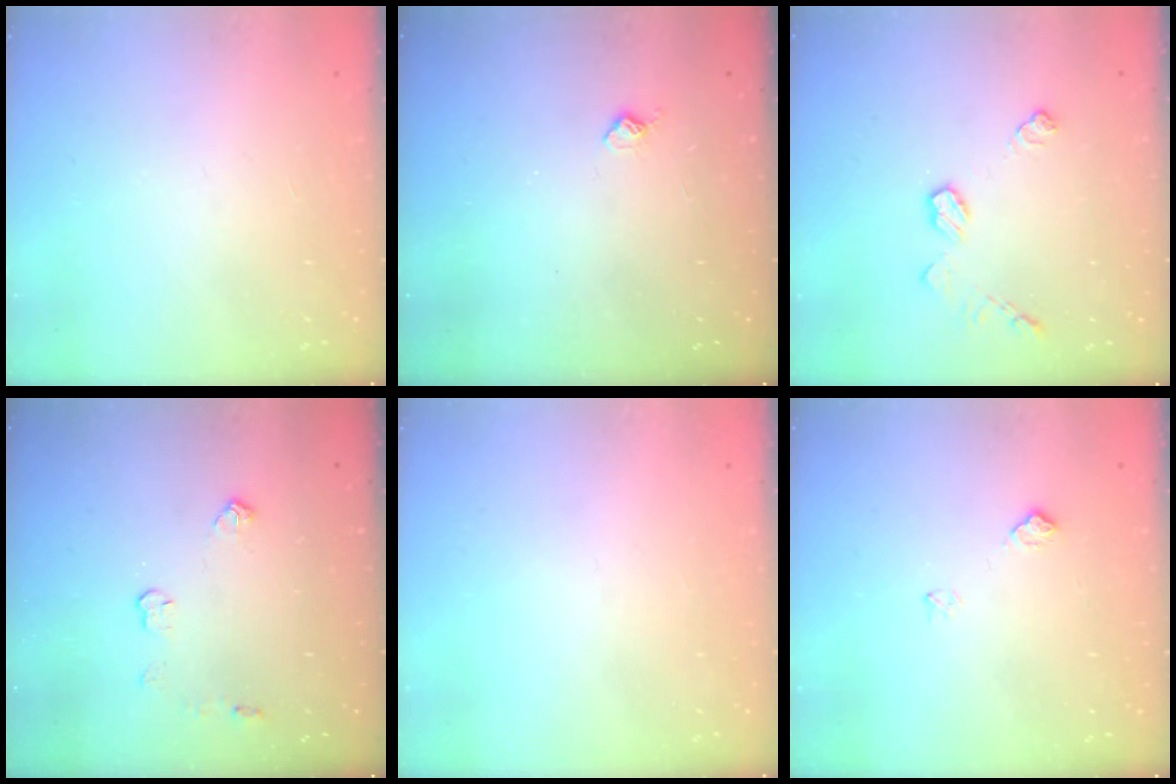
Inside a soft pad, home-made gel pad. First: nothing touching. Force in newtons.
{"total": 5.0, "press": 5.0, "slide": 0.8}
{"total": 7.9, "press": 7.9, "slide": 0.3}
{"total": 5.1, "press": 5.0, "slide": 0.8}
{"total": 0.0}
{"total": 6.7, "press": 6.6, "slide": 0.9}